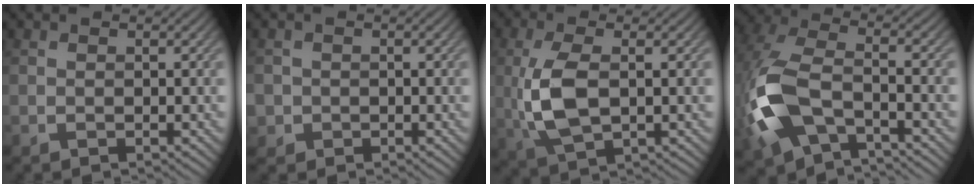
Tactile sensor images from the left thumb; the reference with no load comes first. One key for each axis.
{"total": 2.1, "fx": -0.4, "fy": 2.0, "fz": 0.2, "tx": -0.002, "ty": -0.003, "tz": -0.013}
{"total": 7.6, "fx": 0.1, "fy": 3.5, "fz": 6.7, "tx": -0.167, "ty": 0.004, "tz": 0.002}
{"total": 13.0, "fx": -4.0, "fy": 6.8, "fz": 10.4, "tx": -0.280, "ty": -0.010, "tz": -0.083}